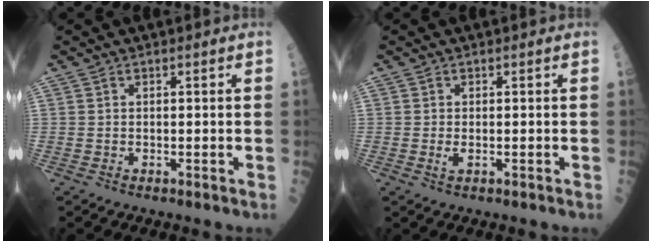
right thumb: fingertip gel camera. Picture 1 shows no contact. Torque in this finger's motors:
{"motor_torque": [-0.09, -0.08, -0.07, -0.03, -0.01]}